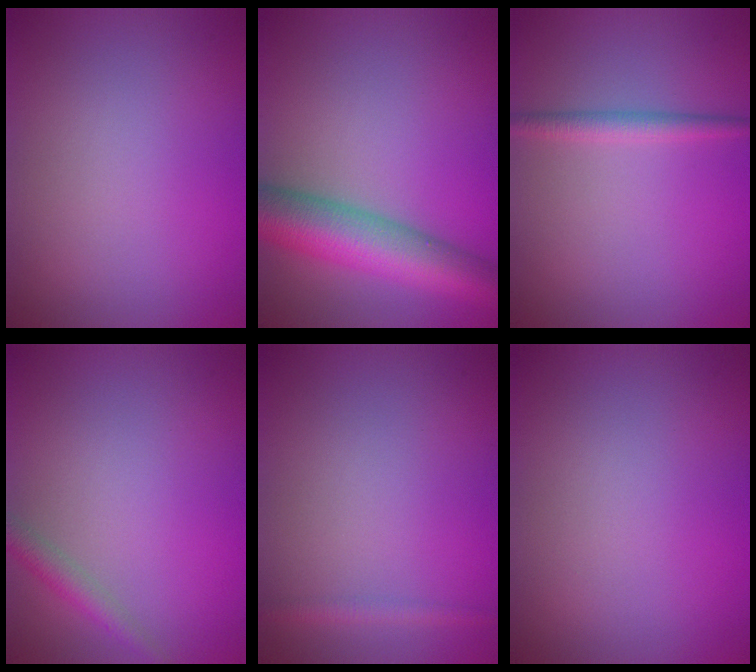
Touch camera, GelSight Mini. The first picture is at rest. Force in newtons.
{"total": 9.1, "press": 9.1, "slide": 0.2}
{"total": 1.8, "press": 1.8, "slide": 0.0}
{"total": 2.0, "press": 2.0, "slide": 0.1}
{"total": 1.3, "press": 1.3, "slide": 0.1}
{"total": 0.0}